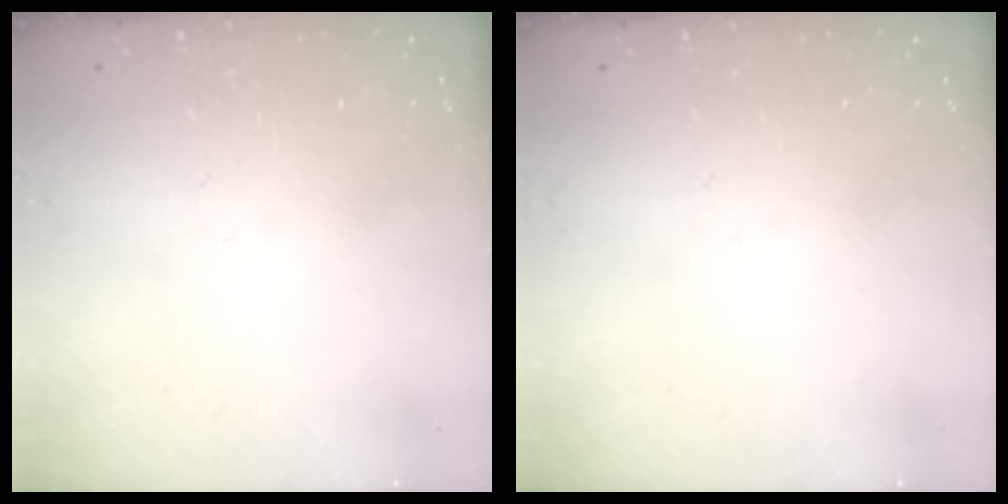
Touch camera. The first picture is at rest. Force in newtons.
{"total": 0.0}